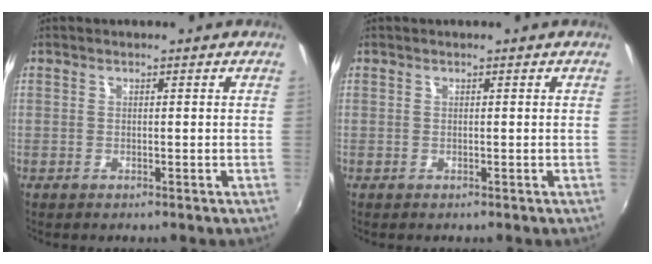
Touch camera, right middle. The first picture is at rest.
{"total": 0.0}